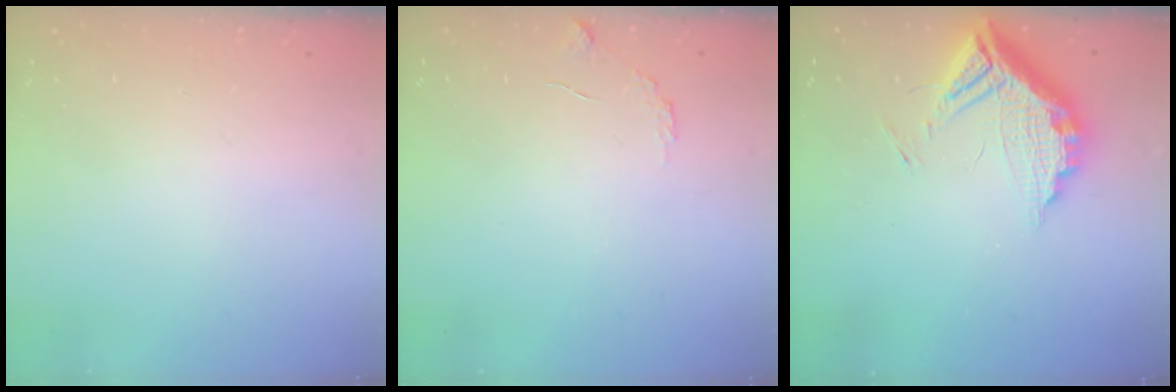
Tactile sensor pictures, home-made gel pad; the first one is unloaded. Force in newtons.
{"total": 5.6, "press": 5.6, "slide": 0.2}
{"total": 13.4, "press": 13.4, "slide": 1.3}